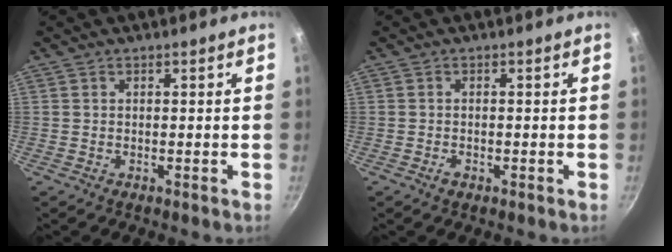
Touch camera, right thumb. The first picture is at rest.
{"total": 1.1, "force": [-0.6, 0.6, 0.8], "torque": [-0.016, 0.002, -0.013]}